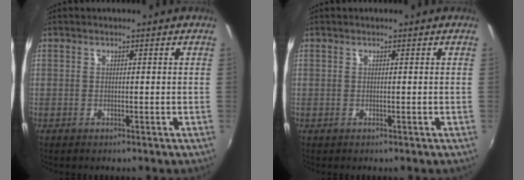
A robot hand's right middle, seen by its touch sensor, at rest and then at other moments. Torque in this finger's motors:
{"motor_torque": [0.17, -0.13, 0.02, 0.01]}